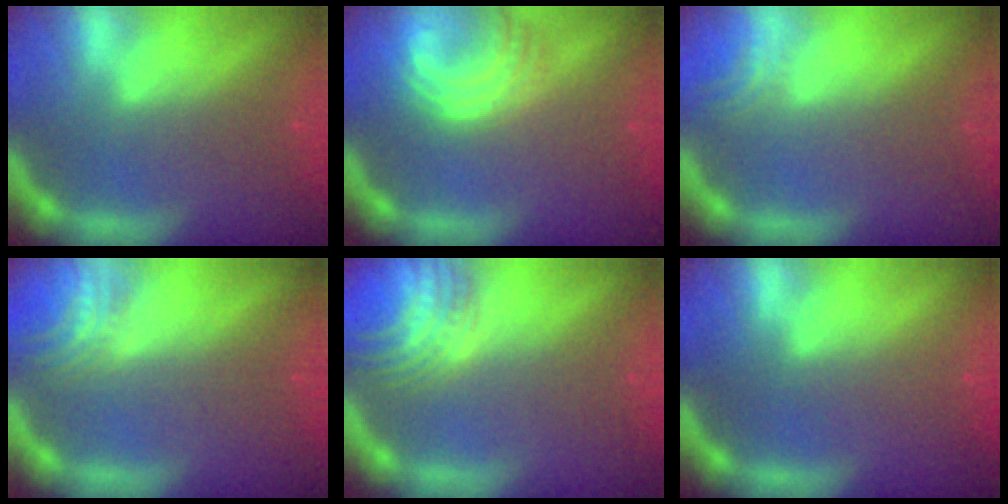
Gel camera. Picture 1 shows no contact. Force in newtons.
{"total": 5.5}
{"total": 1.5}
{"total": 3.4}
{"total": 7.5}
{"total": 0.0}